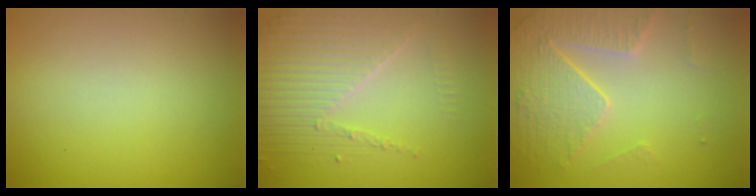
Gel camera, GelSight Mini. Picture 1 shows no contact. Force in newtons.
{"total": 3.9, "press": 3.6, "slide": 1.6}
{"total": 3.7, "press": 3.6, "slide": 0.8}